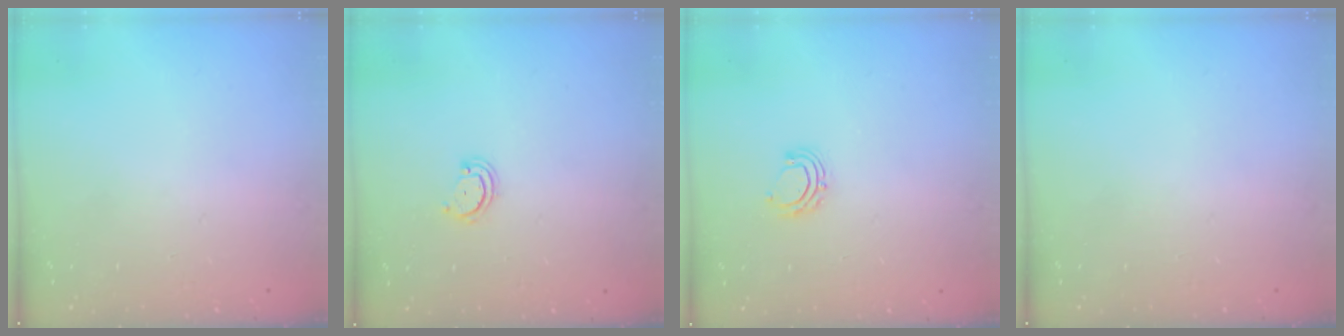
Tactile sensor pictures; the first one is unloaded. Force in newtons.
{"total": 2.6, "press": 2.6, "slide": 0.3}
{"total": 6.3, "press": 6.2, "slide": 1.3}
{"total": 0.0}